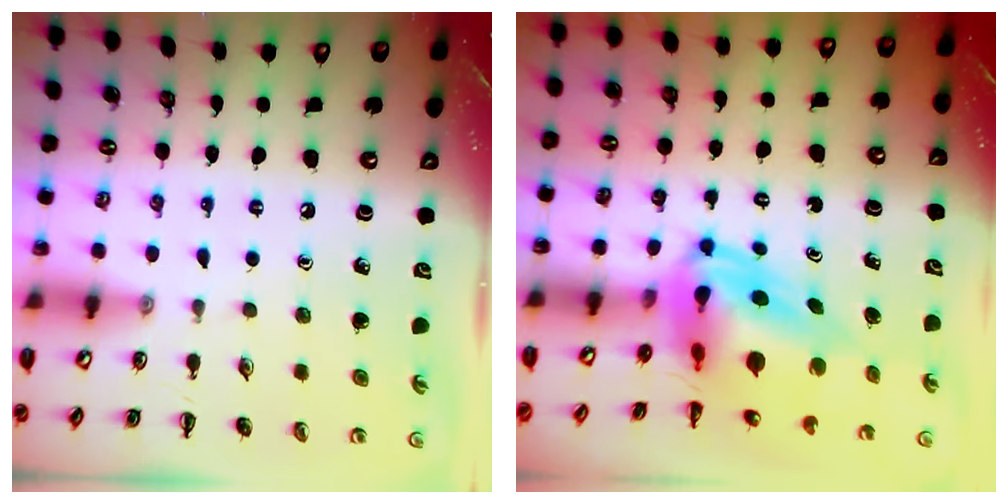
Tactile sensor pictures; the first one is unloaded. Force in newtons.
{"total": 7.2, "press": 6.9, "slide": 2.3}